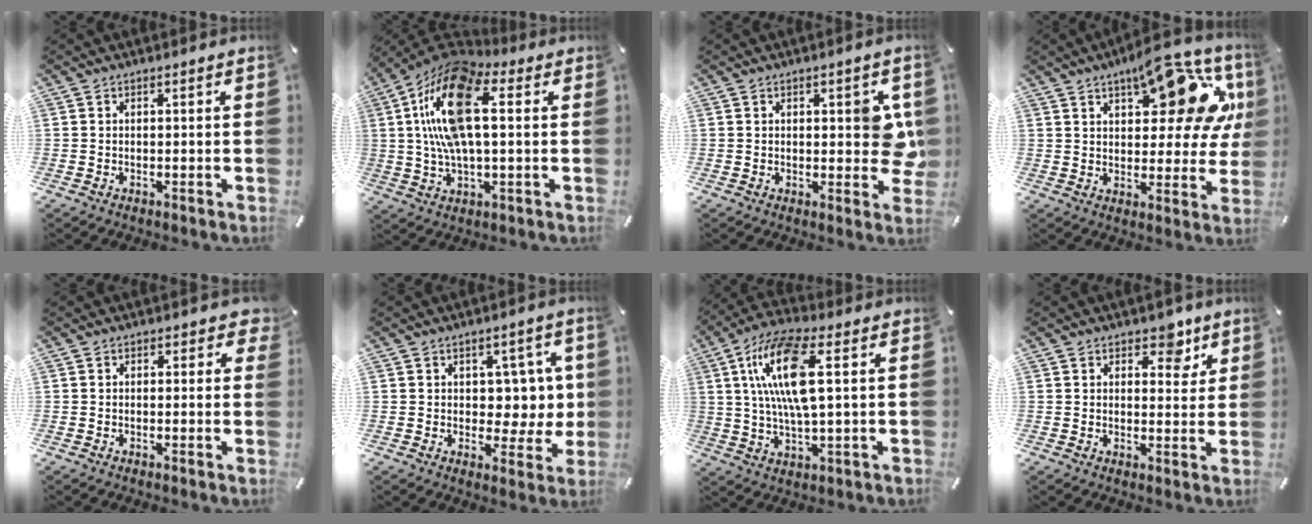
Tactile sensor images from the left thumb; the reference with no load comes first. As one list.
[{"total": 18.5, "force": [4.0, 8.5, 16.0], "torque": [-0.329, 0.004, 0.068]}, {"total": 7.3, "force": [1.2, 4.1, 6.0], "torque": [-0.061, -0.004, 0.016]}, {"total": 18.1, "force": [10.0, 8.7, 12.4], "torque": [-0.158, -0.062, 0.163]}, {"total": 1.9, "force": [0.6, 1.4, 1.1], "torque": [0.000, -0.002, 0.004]}, {"total": 7.3, "force": [2.0, 5.9, 4.0], "torque": [-0.037, -0.009, 0.034]}, {"total": 14.9, "force": [3.6, 5.0, 13.6], "torque": [-0.284, -0.002, 0.058]}, {"total": 6.5, "force": [4.0, 4.0, 3.1], "torque": [-0.011, -0.024, 0.061]}]